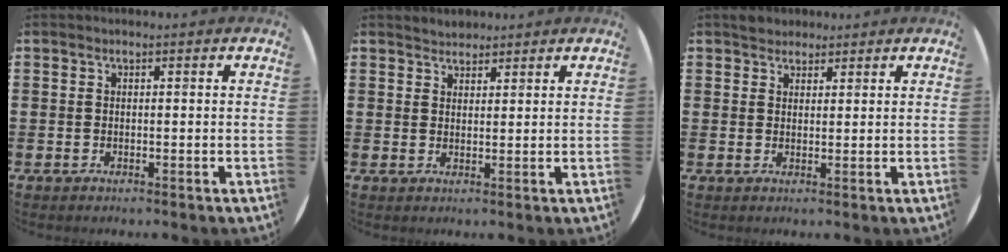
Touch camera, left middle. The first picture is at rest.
{"total": 1.9, "force": [1.8, 0.5, -0.2], "torque": [0.001, 0.004, 0.036]}
{"total": 2.1, "force": [1.9, 0.8, -0.2], "torque": [0.009, 0.004, 0.036]}